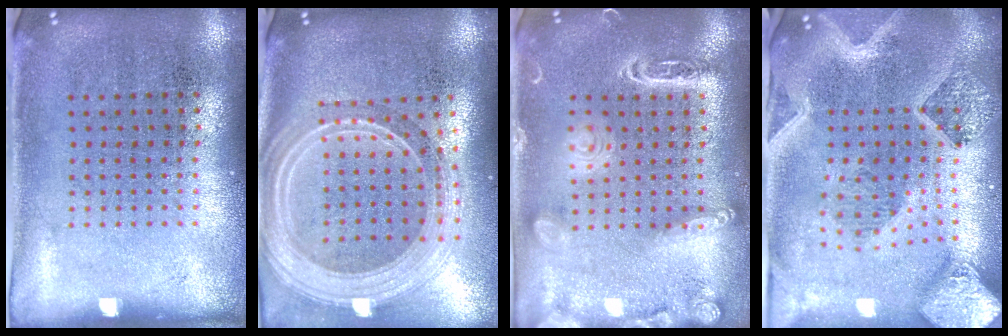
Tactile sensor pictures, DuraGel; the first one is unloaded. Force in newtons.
{"total": 2.8, "press": 2.3, "slide": 1.5}
{"total": 2.0, "press": 1.9, "slide": 0.1}
{"total": 4.1, "press": 3.2, "slide": 2.6}